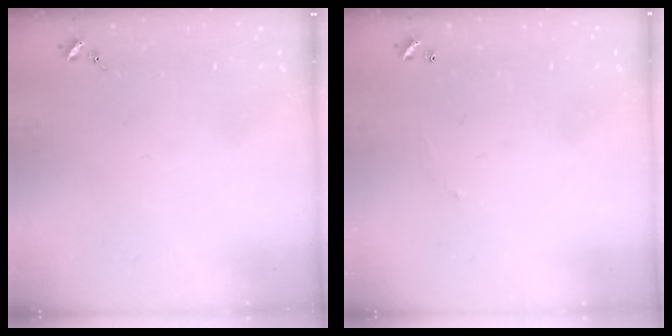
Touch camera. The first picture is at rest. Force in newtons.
{"total": 3.8, "press": 3.8, "slide": 0.1}